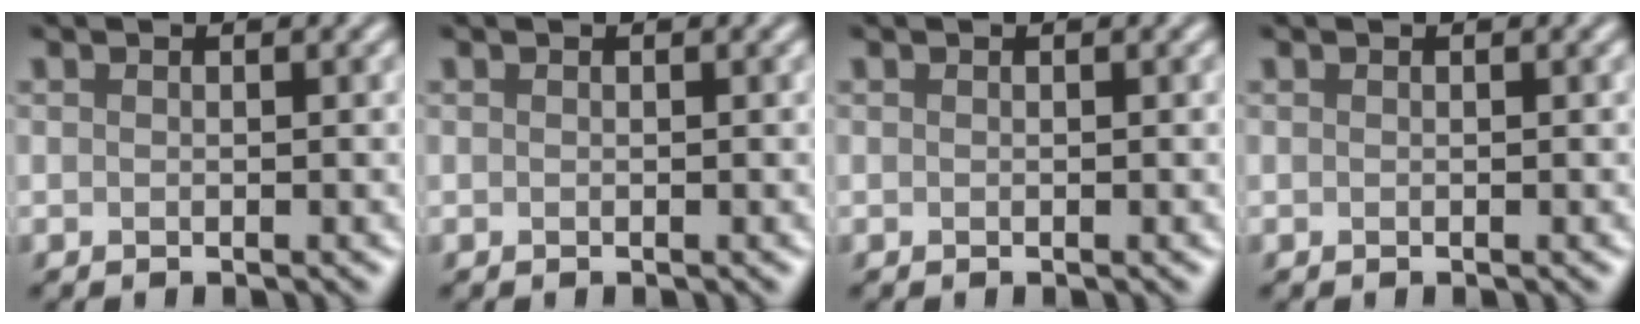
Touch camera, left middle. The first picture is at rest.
{"total": 0.0}
{"total": 0.0}
{"total": 0.0}